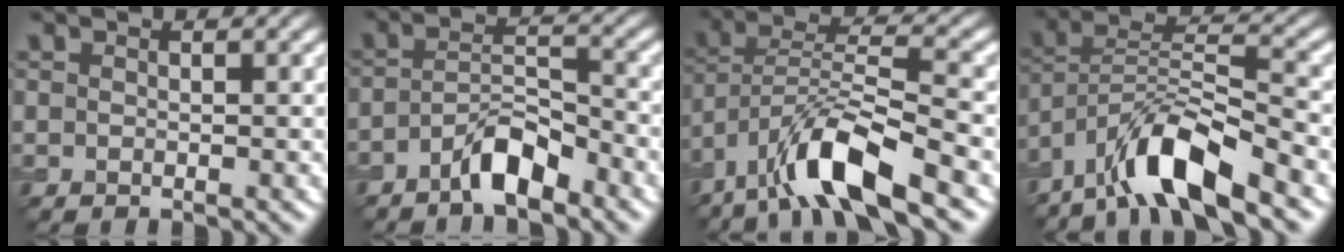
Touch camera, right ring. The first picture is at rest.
{"total": 4.1, "force": [-2.8, 1.1, 2.7], "torque": [-0.050, 0.010, -0.055]}
{"total": 9.3, "force": [-6.1, 2.2, 6.7], "torque": [-0.121, 0.008, -0.116]}
{"total": 8.6, "force": [-6.2, 2.0, 5.7], "torque": [-0.099, 0.008, -0.120]}